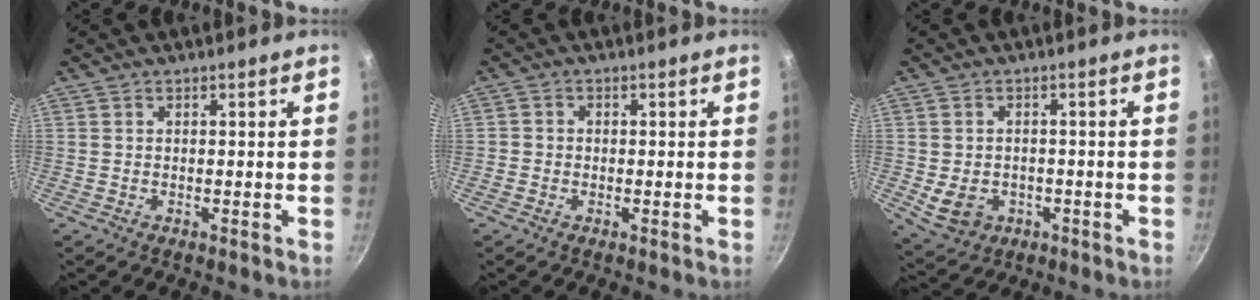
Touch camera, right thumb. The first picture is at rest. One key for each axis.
{"total": 1.5, "fx": -0.6, "fy": 1.4, "fz": 0.5, "tx": -0.005, "ty": 0.006, "tz": -0.014}
{"total": 6.8, "fx": -1.8, "fy": 5.4, "fz": 3.7, "tx": -0.049, "ty": 0.007, "tz": -0.015}